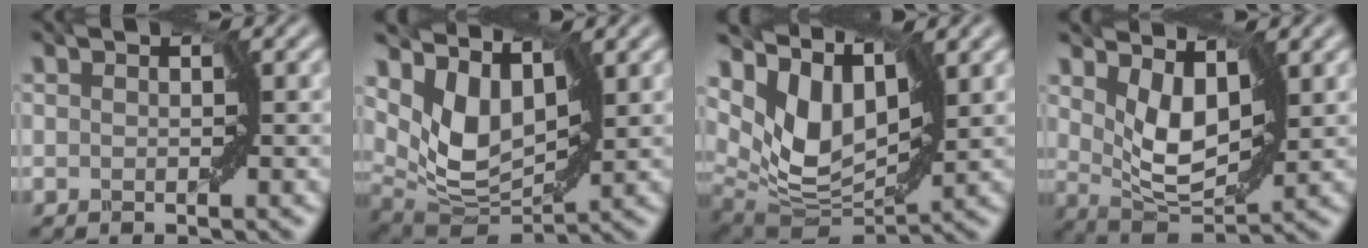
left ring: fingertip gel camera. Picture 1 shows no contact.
{"total": 5.1, "force": [2.5, 3.0, 3.2], "torque": [-0.080, -0.019, 0.045]}
{"total": 6.4, "force": [3.5, 3.5, 4.0], "torque": [-0.089, -0.014, 0.065]}
{"total": 4.5, "force": [1.9, 2.3, 3.4], "torque": [-0.072, -0.011, 0.035]}